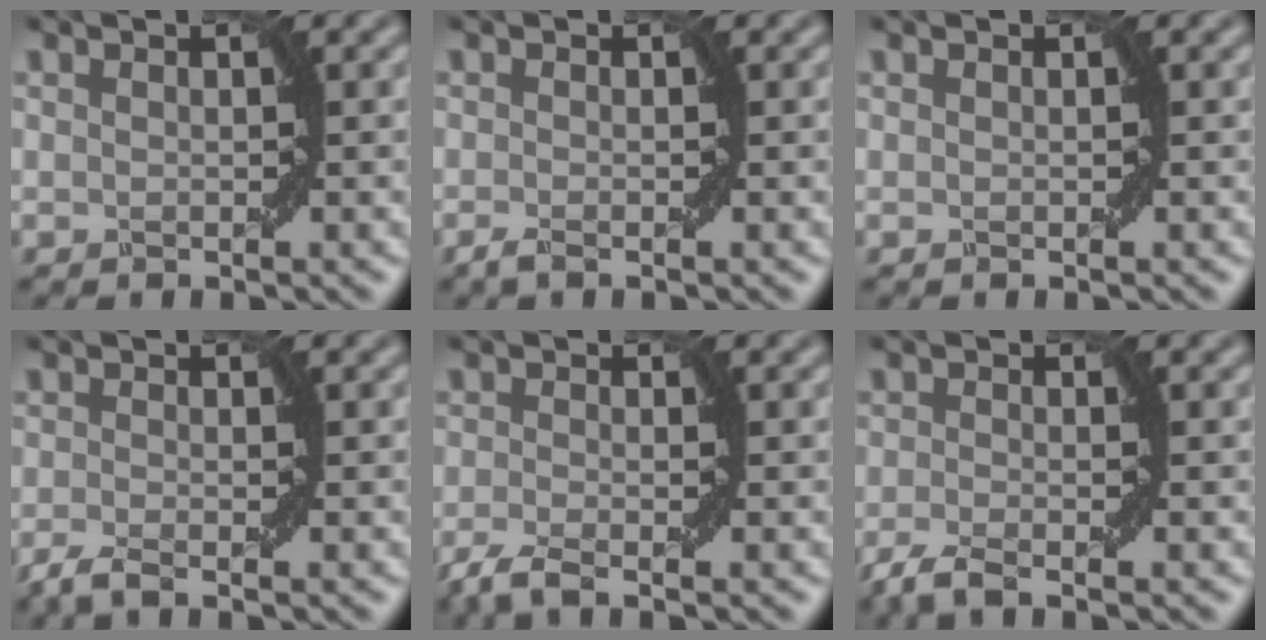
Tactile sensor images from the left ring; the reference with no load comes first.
{"total": 1.2, "force": [-0.6, 0.2, 1.0], "torque": [-0.019, 0.001, -0.013]}
{"total": 0.0}
{"total": 2.0, "force": [-1.2, 0.4, 1.6], "torque": [-0.035, -0.003, -0.030]}
{"total": 2.6, "force": [-1.6, 0.5, 2.0], "torque": [-0.044, -0.003, -0.041]}
{"total": 2.4, "force": [-1.5, 0.5, 1.8], "torque": [-0.040, -0.002, -0.039]}